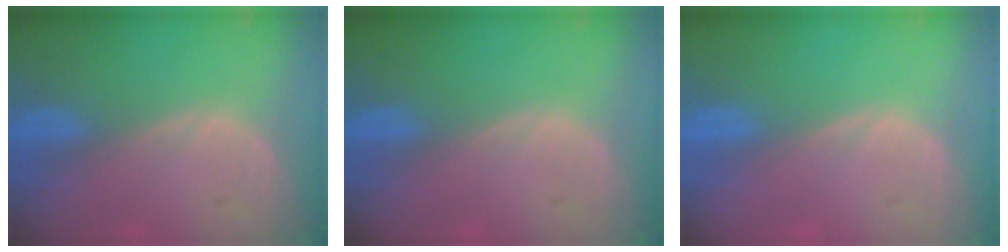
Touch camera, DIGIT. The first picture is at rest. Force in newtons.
{"total": 0.0}
{"total": 0.0}